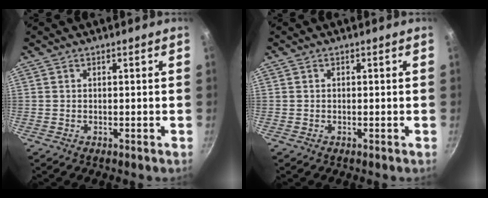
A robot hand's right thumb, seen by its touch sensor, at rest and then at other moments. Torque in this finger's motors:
{"motor_torque": [-0.26, -0.09, -0.54, 0.16, -0.02]}